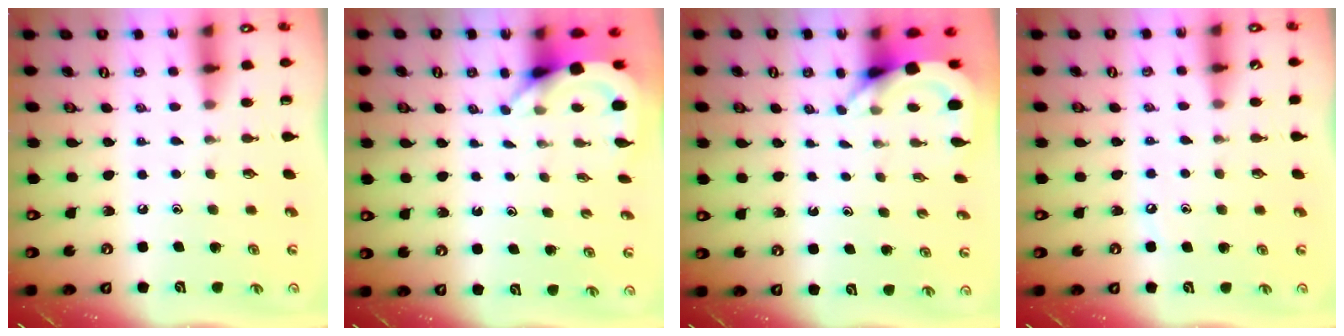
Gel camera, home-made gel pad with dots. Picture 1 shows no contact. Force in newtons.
{"total": 3.8, "press": 3.8, "slide": 0.2}
{"total": 3.7, "press": 3.7, "slide": 0.3}
{"total": 3.7, "press": 3.7, "slide": 0.3}